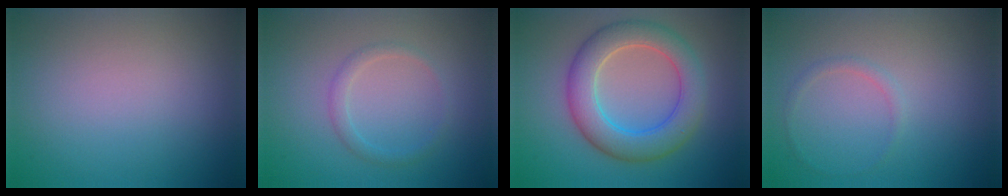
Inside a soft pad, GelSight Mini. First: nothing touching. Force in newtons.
{"total": 1.4, "press": 1.4, "slide": 0.0}
{"total": 6.3, "press": 6.3, "slide": 0.5}
{"total": 0.8, "press": 0.8, "slide": 0.1}